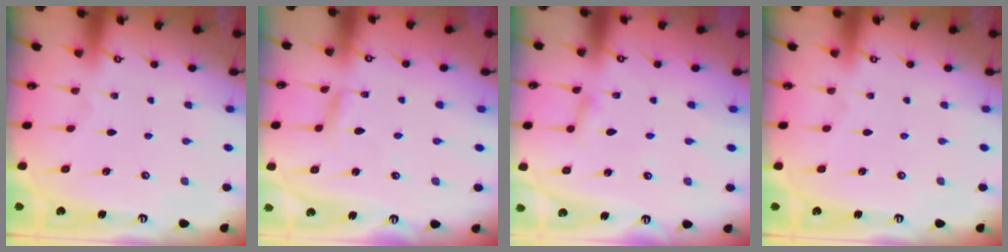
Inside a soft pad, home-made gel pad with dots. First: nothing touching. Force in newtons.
{"total": 2.1, "press": 2.1, "slide": 0.1}
{"total": 2.6, "press": 2.6, "slide": 0.2}
{"total": 0.0}